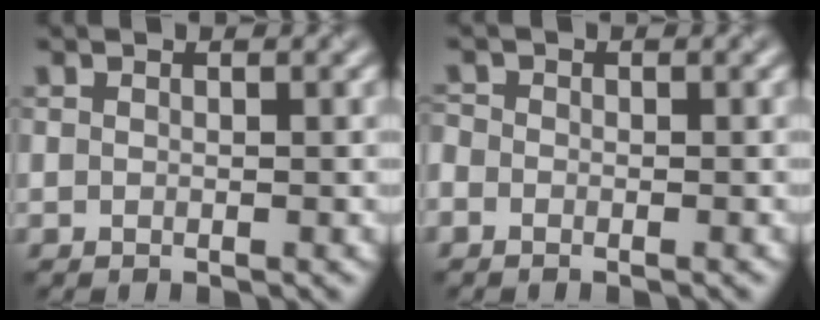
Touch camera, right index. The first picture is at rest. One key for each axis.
{"total": 1.1, "fx": -0.7, "fy": 0.9, "fz": 0.1, "tx": 0.001, "ty": -0.002, "tz": -0.017}